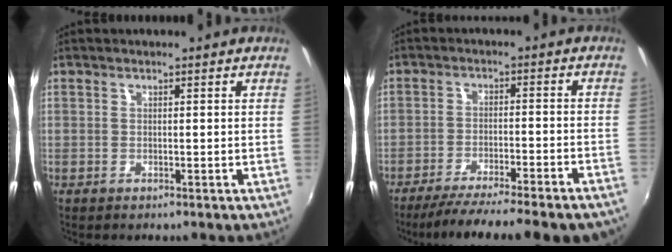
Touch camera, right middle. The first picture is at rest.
{"total": 17.9, "force": [-15.6, 1.0, 8.8], "torque": [-0.150, -0.031, -0.221]}